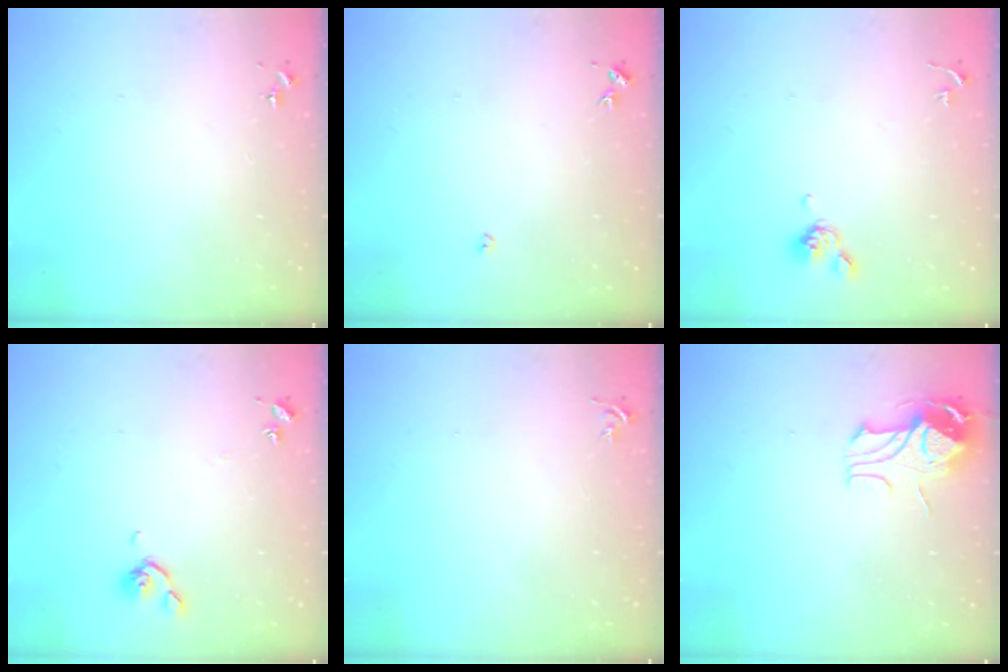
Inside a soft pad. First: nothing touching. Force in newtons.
{"total": 2.7, "press": 2.7, "slide": 0.5}
{"total": 5.2, "press": 5.1, "slide": 1.1}
{"total": 5.6, "press": 5.6, "slide": 0.9}
{"total": 3.7, "press": 3.7, "slide": 0.5}
{"total": 9.9, "press": 9.8, "slide": 1.4}